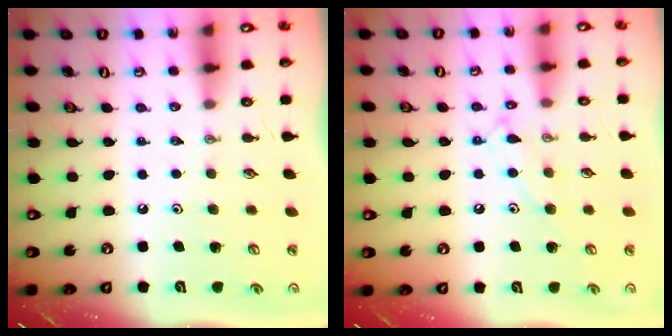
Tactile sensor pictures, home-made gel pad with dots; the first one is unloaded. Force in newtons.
{"total": 9.4, "press": 9.4, "slide": 0.8}